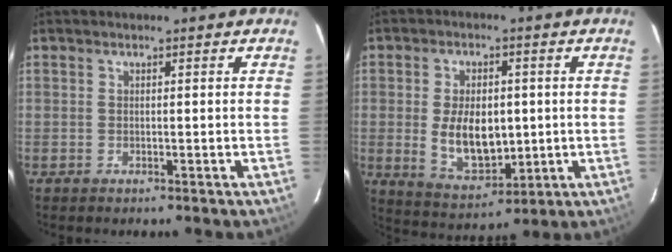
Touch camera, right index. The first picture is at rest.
{"total": 11.0, "force": [-0.3, 6.4, 9.0], "torque": [-0.175, -0.006, 0.011]}